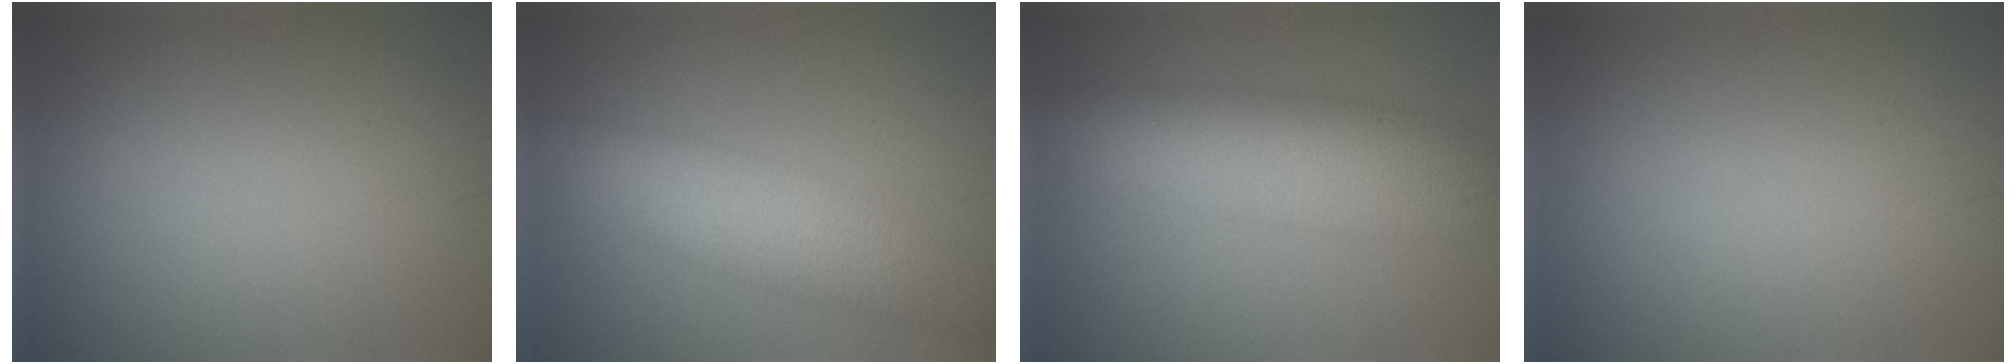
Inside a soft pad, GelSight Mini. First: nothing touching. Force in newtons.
{"total": 6.3, "press": 6.3, "slide": 0.4}
{"total": 8.4, "press": 8.4, "slide": 0.1}
{"total": 0.0}